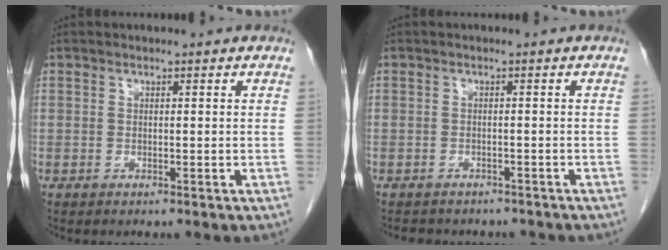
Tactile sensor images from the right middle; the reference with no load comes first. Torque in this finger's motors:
{"motor_torque": [0.12, -0.07, 0.01, 0.00]}